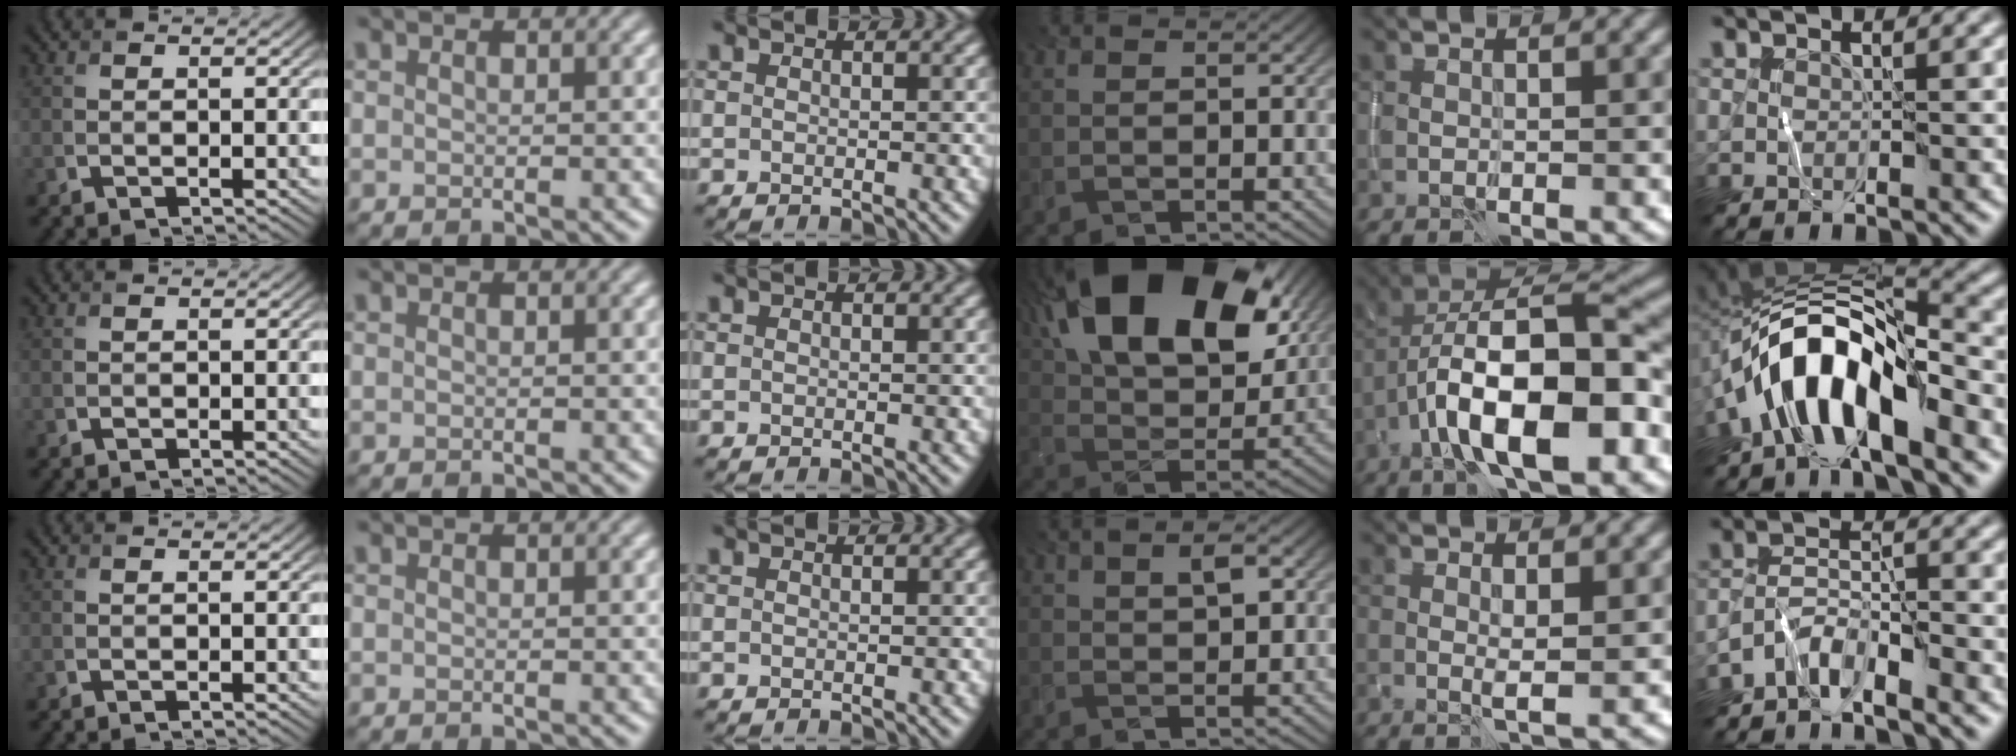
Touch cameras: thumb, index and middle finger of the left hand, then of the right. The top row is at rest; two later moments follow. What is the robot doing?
{"motion": "wipe", "object": "whiteboard"}